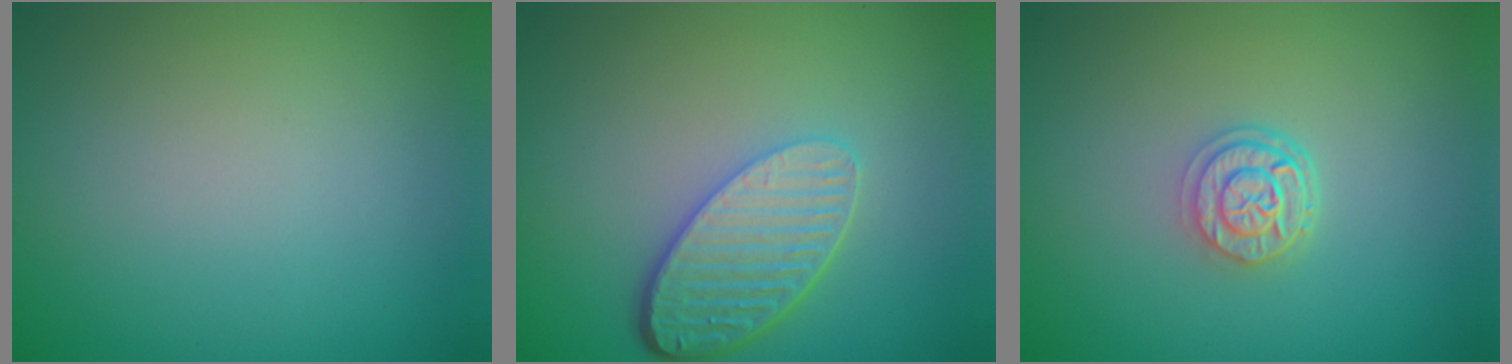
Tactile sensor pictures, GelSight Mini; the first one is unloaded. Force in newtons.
{"total": 5.3, "press": 3.9, "slide": 3.7}
{"total": 2.7, "press": 2.2, "slide": 1.5}